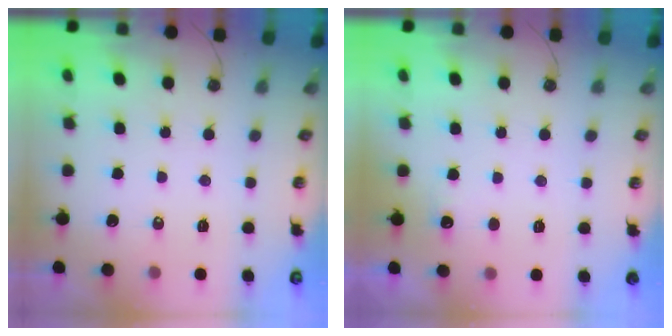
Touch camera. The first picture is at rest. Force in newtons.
{"total": 2.5, "press": 2.3, "slide": 0.9}